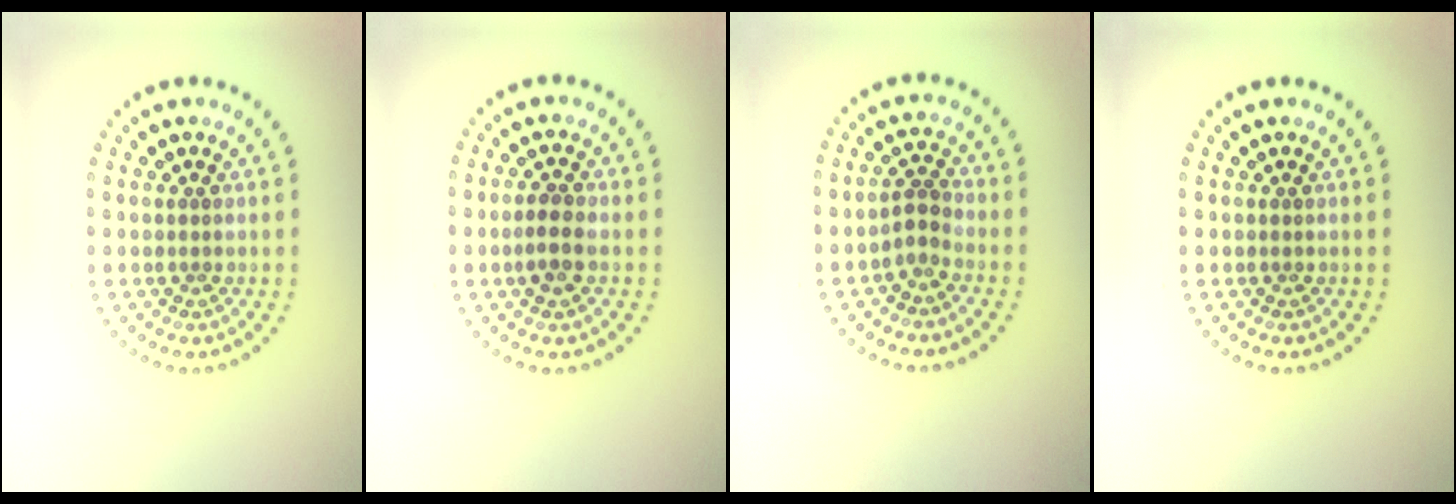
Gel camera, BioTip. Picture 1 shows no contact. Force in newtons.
{"total": 1.6, "press": 1.6, "slide": 0.5}
{"total": 1.4, "press": 1.1, "slide": 0.8}
{"total": 0.0}